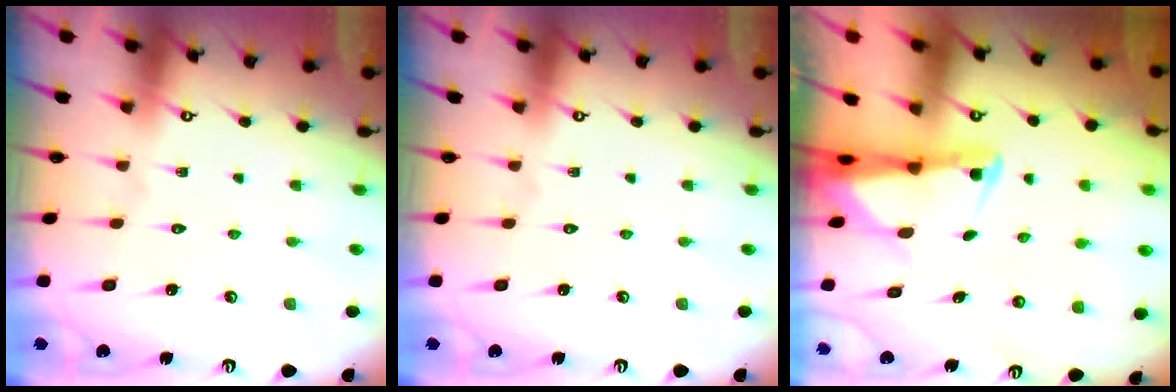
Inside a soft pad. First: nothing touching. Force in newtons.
{"total": 0.0}
{"total": 2.7, "press": 2.7, "slide": 0.5}